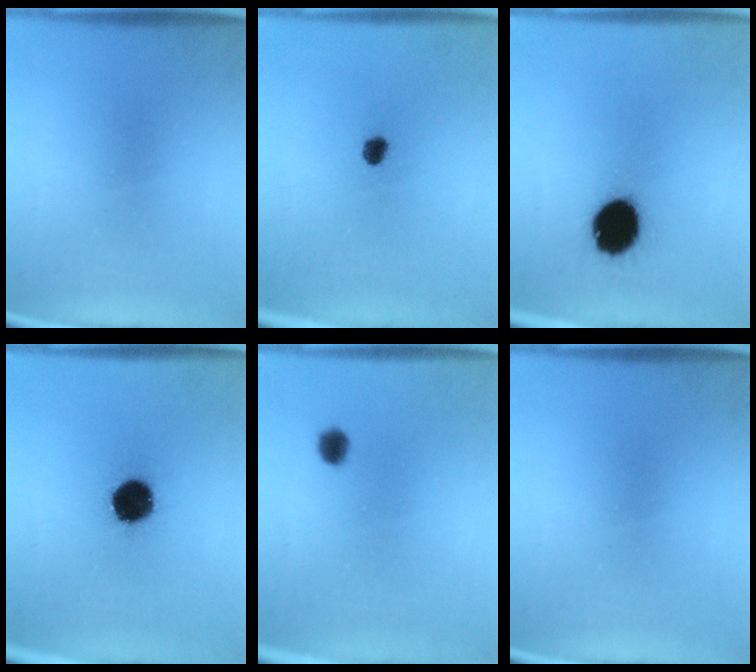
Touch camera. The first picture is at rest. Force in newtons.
{"total": 2.1}
{"total": 12.2}
{"total": 12.3}
{"total": 2.4}
{"total": 0.0}